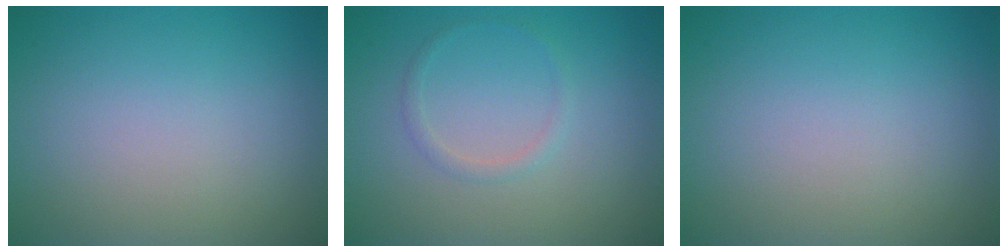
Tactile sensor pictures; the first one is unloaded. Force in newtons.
{"total": 1.0, "press": 1.0, "slide": 0.1}
{"total": 0.0}